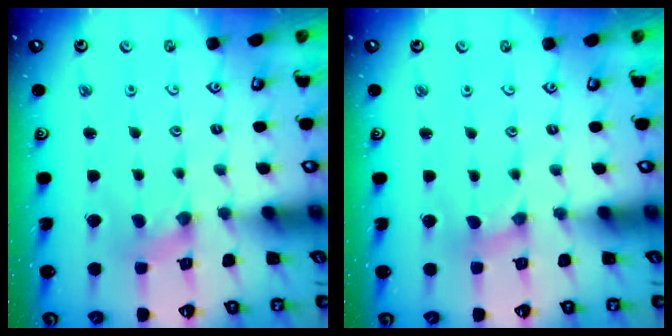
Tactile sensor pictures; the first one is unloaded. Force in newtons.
{"total": 0.0}